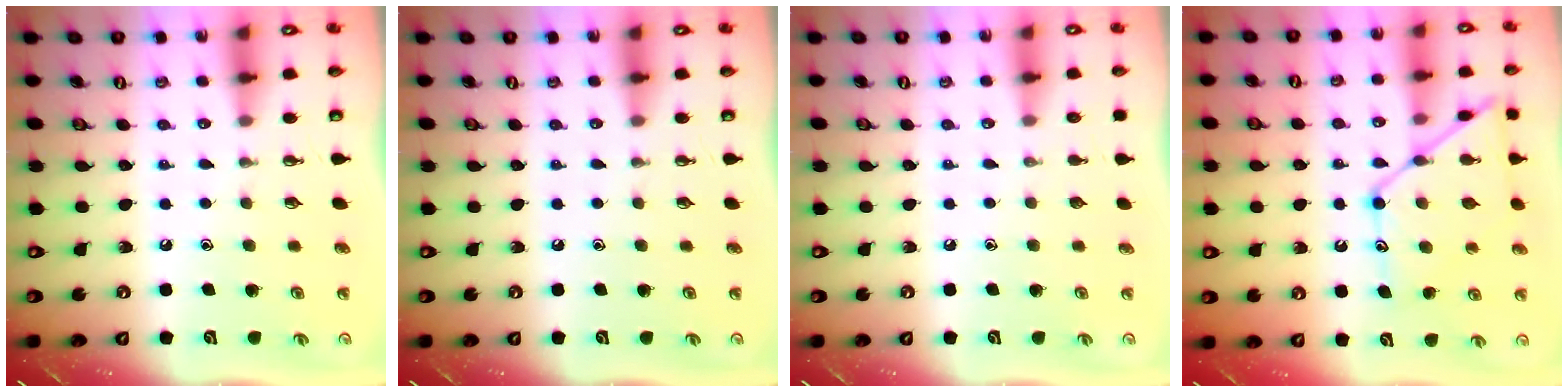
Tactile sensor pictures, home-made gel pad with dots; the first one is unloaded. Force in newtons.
{"total": 0.0}
{"total": 0.0}
{"total": 14.9, "press": 14.8, "slide": 1.2}